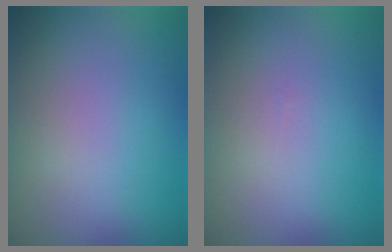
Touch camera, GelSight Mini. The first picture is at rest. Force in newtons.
{"total": 0.0}